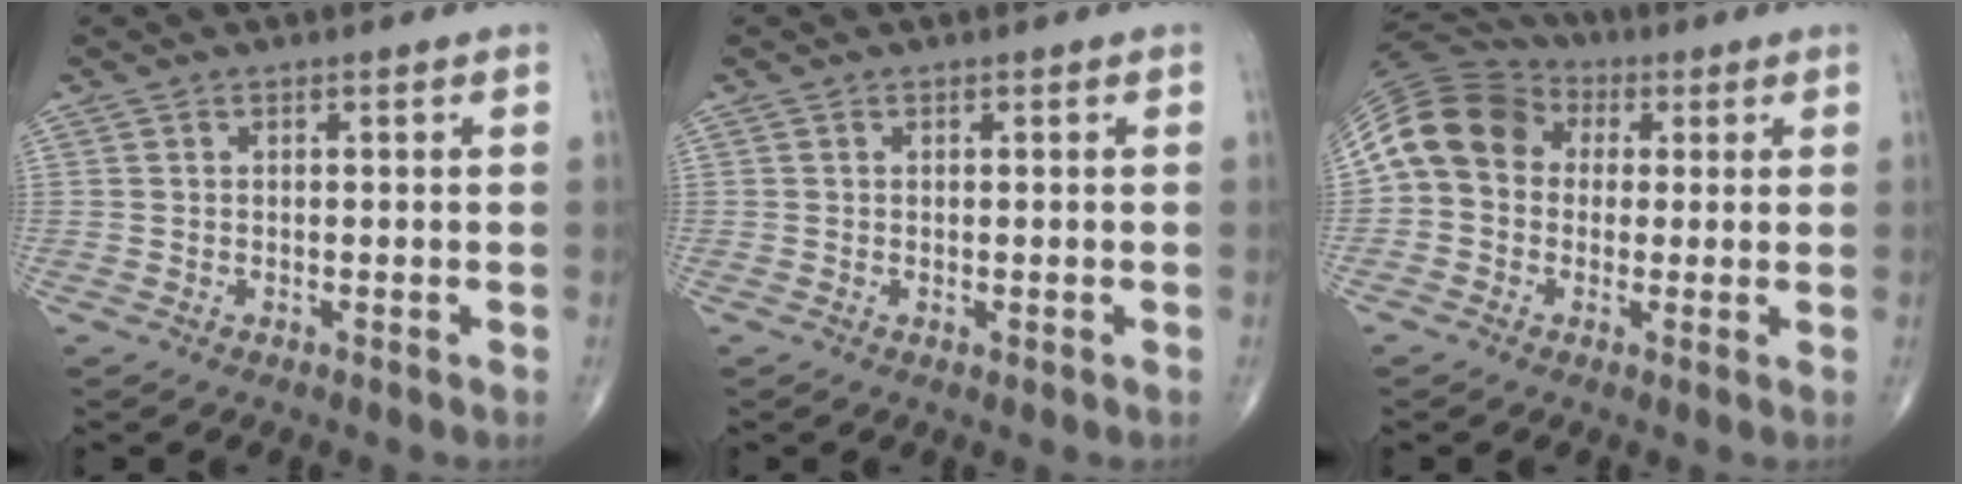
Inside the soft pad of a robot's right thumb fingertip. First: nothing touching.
{"total": 0.6, "force": [-0.1, 0.3, 0.5], "torque": [-0.012, -0.004, 0.000]}
{"total": 13.0, "force": [1.8, 10.8, 7.1], "torque": [-0.128, 0.035, 0.020]}